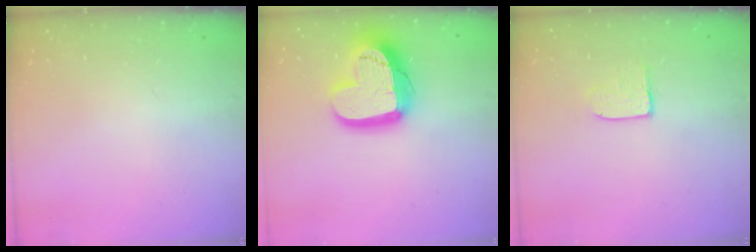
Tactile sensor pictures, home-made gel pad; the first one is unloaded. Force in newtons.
{"total": 19.5, "press": 19.4, "slide": 1.4}
{"total": 3.9, "press": 3.9, "slide": 0.1}